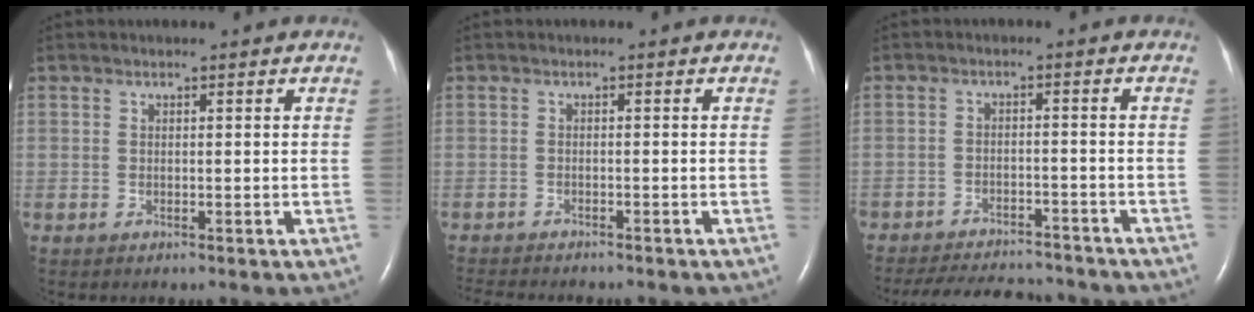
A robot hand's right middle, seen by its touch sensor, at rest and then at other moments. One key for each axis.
{"total": 7.4, "fx": -6.6, "fy": 1.5, "fz": 2.9, "tx": -0.039, "ty": -0.005, "tz": -0.093}
{"total": 13.3, "fx": -12.2, "fy": 3.5, "fz": 4.0, "tx": -0.076, "ty": 0.000, "tz": -0.165}